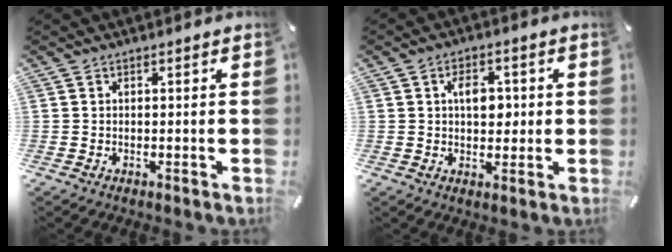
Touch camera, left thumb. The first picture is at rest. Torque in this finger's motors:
{"motor_torque": [0.73, 1.92, 0.52, -0.41, 0.16]}